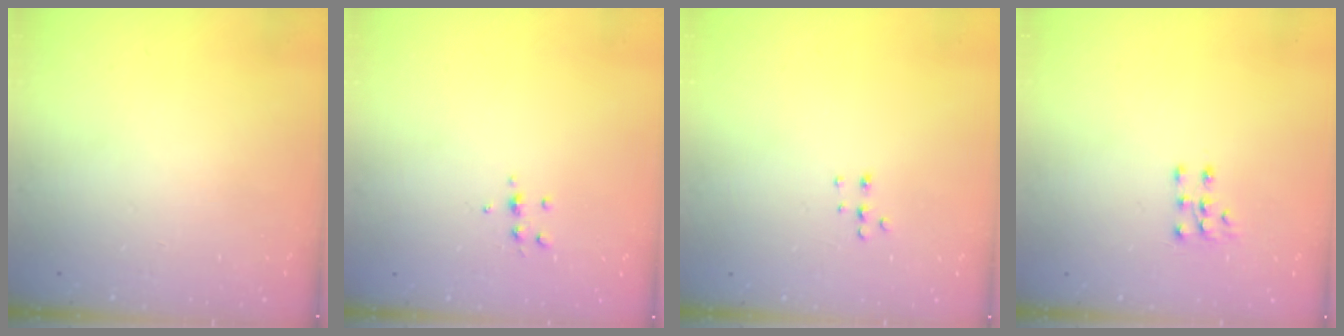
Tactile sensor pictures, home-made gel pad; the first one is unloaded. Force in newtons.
{"total": 5.4, "press": 5.4, "slide": 0.5}
{"total": 5.1, "press": 5.0, "slide": 0.7}
{"total": 6.6, "press": 6.6, "slide": 0.8}